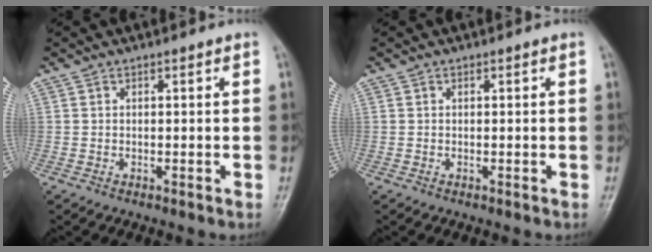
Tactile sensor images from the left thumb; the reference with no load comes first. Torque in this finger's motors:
{"motor_torque": [-0.01, 0.01, 0.00, 0.00, 0.00]}